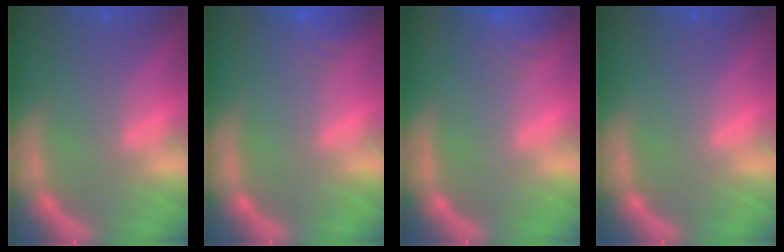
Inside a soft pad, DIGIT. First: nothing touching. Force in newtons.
{"total": 3.0}
{"total": 3.5}
{"total": 0.0}